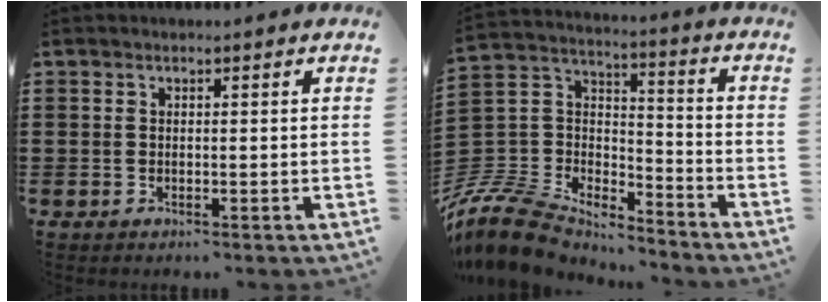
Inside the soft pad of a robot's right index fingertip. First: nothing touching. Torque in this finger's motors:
{"motor_torque": [-0.74, 1.40, -0.90, -0.21]}